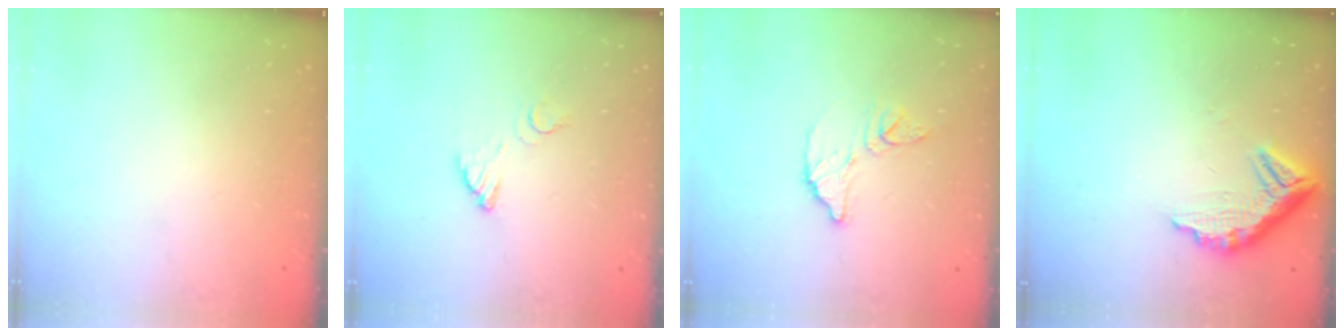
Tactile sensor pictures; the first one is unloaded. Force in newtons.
{"total": 3.5, "press": 3.4, "slide": 0.2}
{"total": 10.7, "press": 10.6, "slide": 0.7}
{"total": 10.8, "press": 10.7, "slide": 0.8}